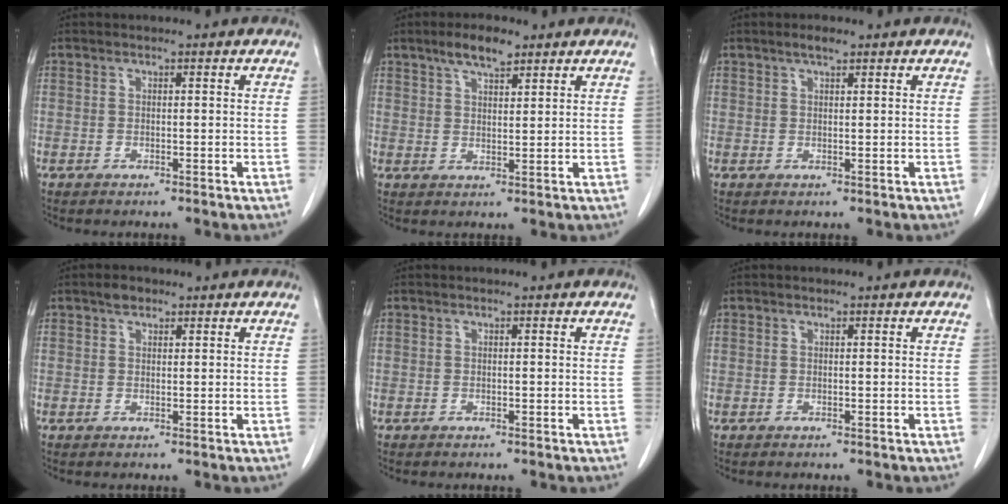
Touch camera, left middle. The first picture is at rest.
{"total": 5.1, "force": [3.7, 1.5, 3.3], "torque": [-0.063, 0.007, 0.064]}
{"total": 1.8, "force": [1.3, 0.4, 1.2], "torque": [-0.025, 0.003, 0.024]}
{"total": 1.7, "force": [1.2, 0.9, 0.7], "torque": [-0.015, 0.005, 0.019]}
{"total": 0.0}
{"total": 0.0}